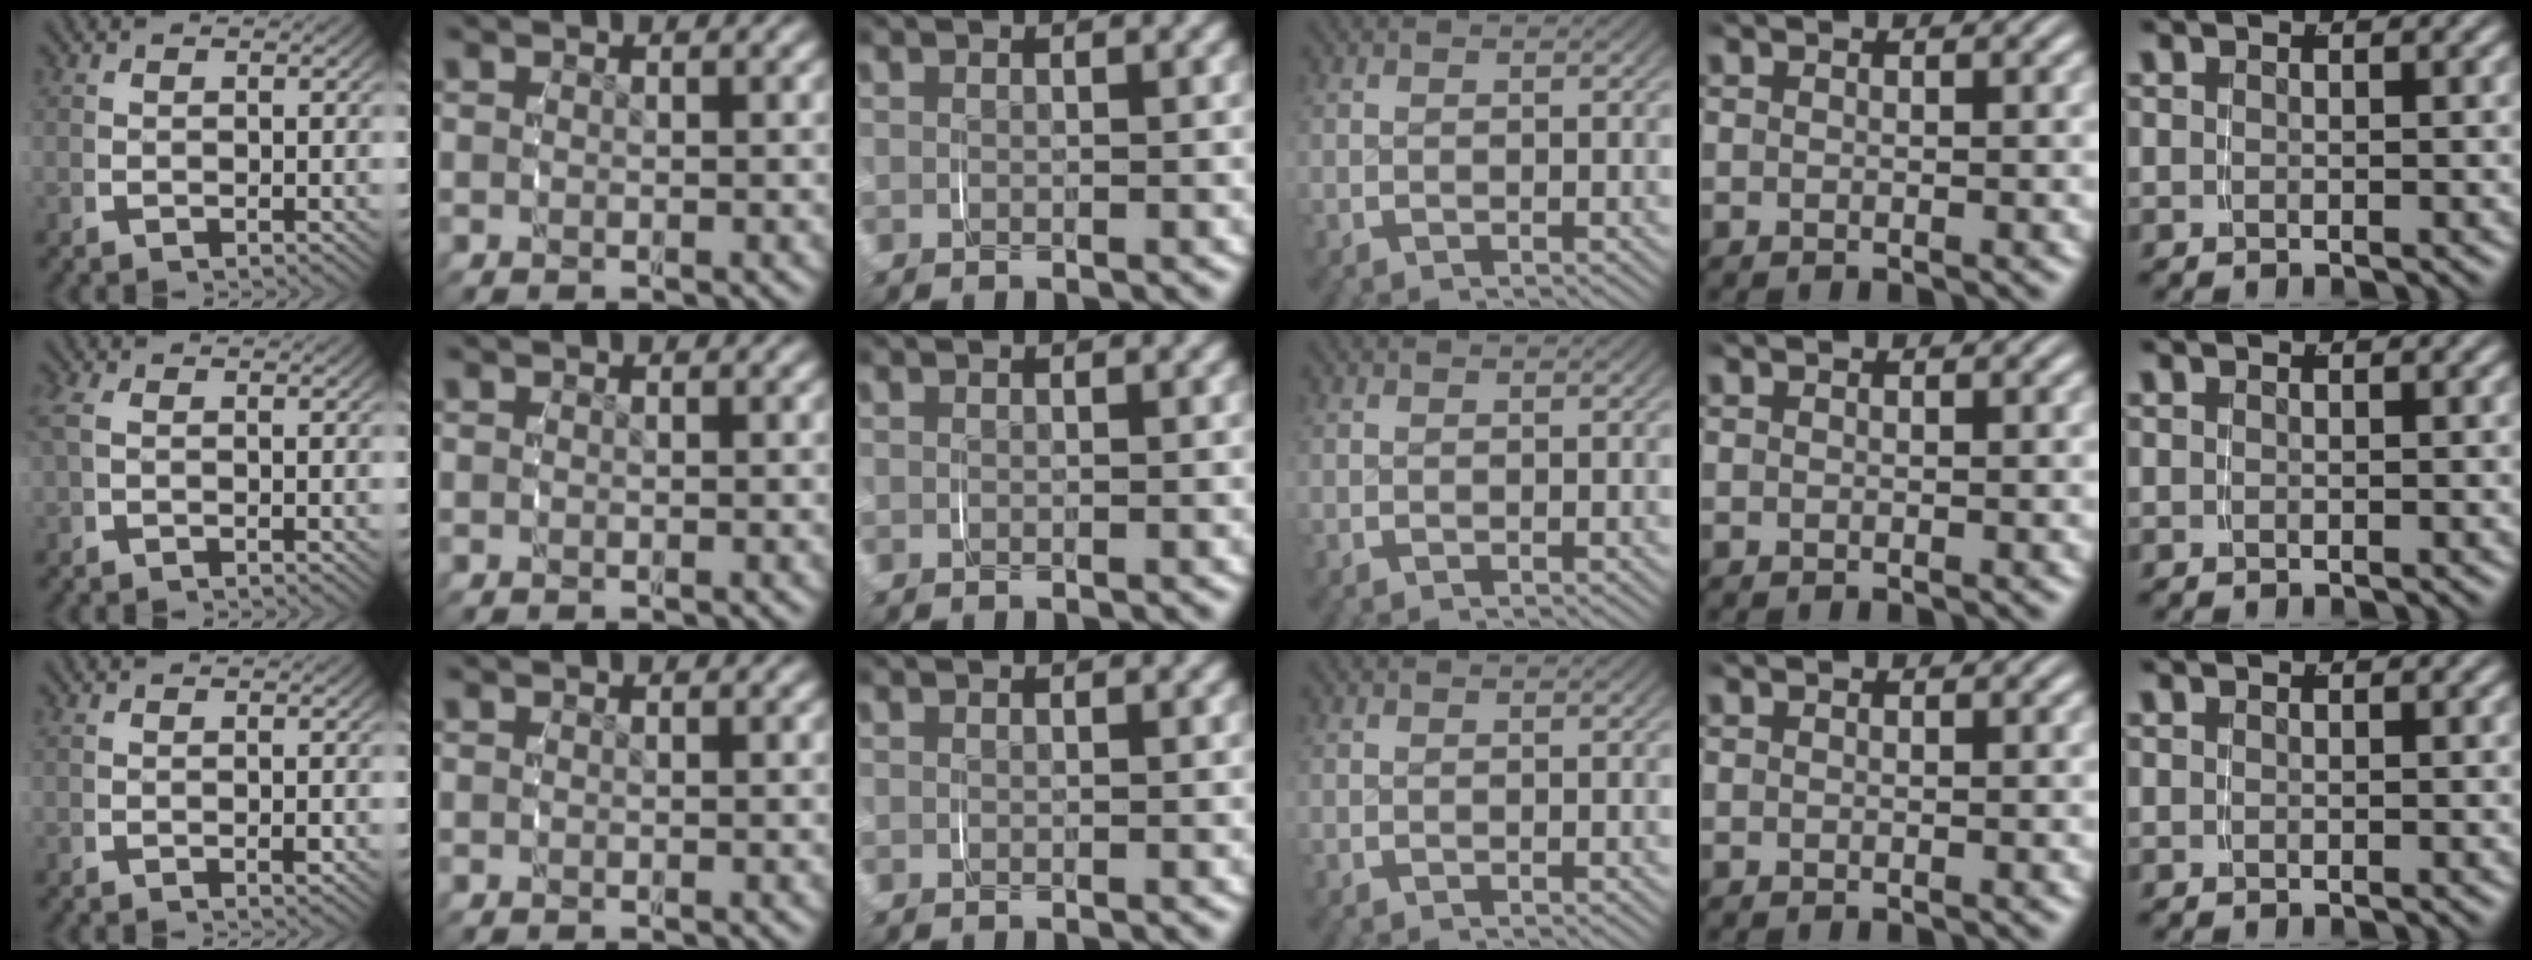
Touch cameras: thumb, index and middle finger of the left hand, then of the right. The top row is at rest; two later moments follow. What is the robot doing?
{"motion": "grasp_and_lifting", "object": "pen bag"}